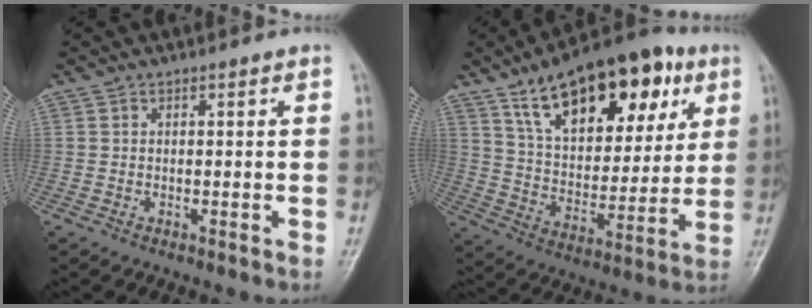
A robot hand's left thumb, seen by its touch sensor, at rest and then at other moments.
{"total": 24.5, "force": [12.3, 12.5, 17.1], "torque": [-0.222, -0.022, 0.201]}